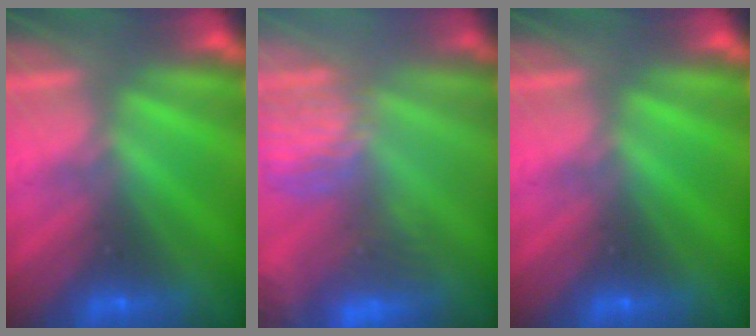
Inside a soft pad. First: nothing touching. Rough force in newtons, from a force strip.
{"total": 4.4}
{"total": 0.0}